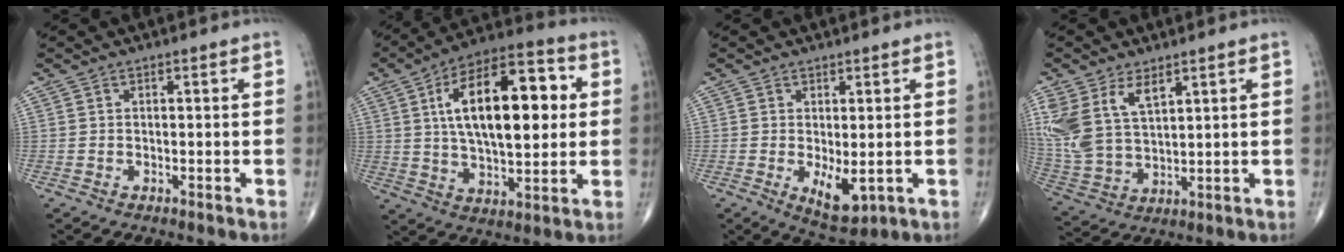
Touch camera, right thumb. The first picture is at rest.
{"total": 21.9, "force": [4.2, 10.2, 18.9], "torque": [-0.282, 0.010, 0.061]}
{"total": 5.8, "force": [-0.9, 2.6, 5.1], "torque": [-0.072, -0.017, -0.001]}
{"total": 13.7, "force": [6.3, 7.8, 9.4], "torque": [-0.207, -0.018, 0.139]}